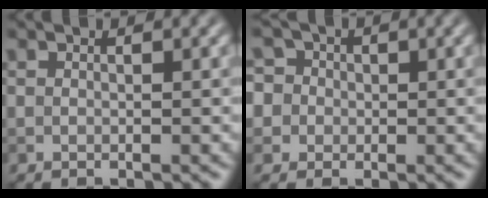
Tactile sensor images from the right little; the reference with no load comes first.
{"total": 6.2, "force": [1.5, 5.5, 2.4], "torque": [-0.034, 0.041, -0.012]}